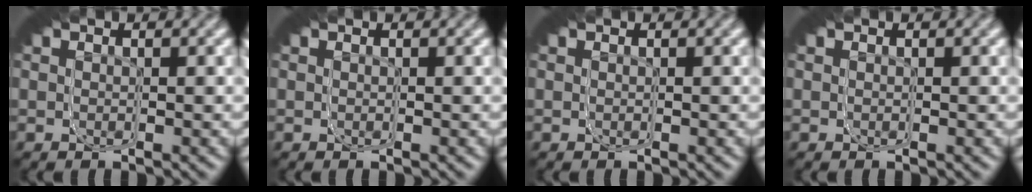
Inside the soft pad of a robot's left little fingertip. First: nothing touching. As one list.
[{"total": 0.0}, {"total": 0.0}, {"total": 0.0}]